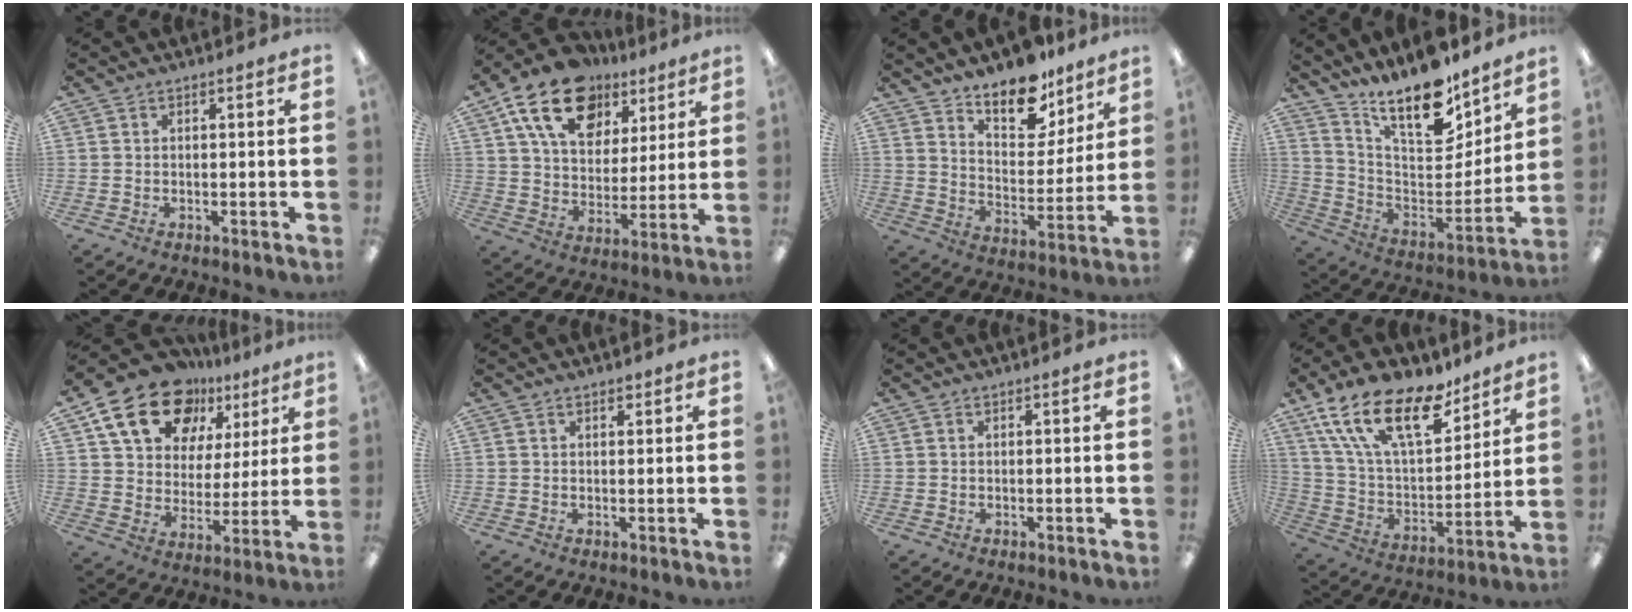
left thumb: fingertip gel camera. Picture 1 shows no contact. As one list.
[{"total": 19.0, "force": [10.6, 12.3, 9.8], "torque": [-0.169, -0.039, 0.195]}, {"total": 13.5, "force": [11.3, 5.8, 4.5], "torque": [-0.071, -0.086, 0.208]}, {"total": 18.1, "force": [14.9, 5.9, 8.4], "torque": [-0.143, -0.120, 0.261]}, {"total": 19.0, "force": [11.7, 12.2, 8.6], "torque": [-0.147, -0.062, 0.215]}, {"total": 1.1, "force": [0.9, 0.5, 0.4], "torque": [-0.001, -0.003, 0.014]}, {"total": 0.0}, {"total": 21.5, "force": [13.8, 9.7, 13.3], "torque": [-0.241, -0.076, 0.245]}]